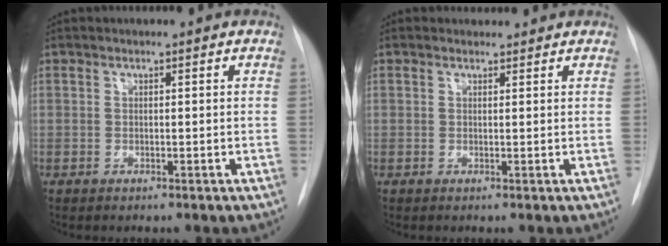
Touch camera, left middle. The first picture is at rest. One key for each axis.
{"total": 1.1, "fx": 1.0, "fy": 0.5, "fz": -0.1, "tx": -0.003, "ty": 0.003, "tz": 0.012}